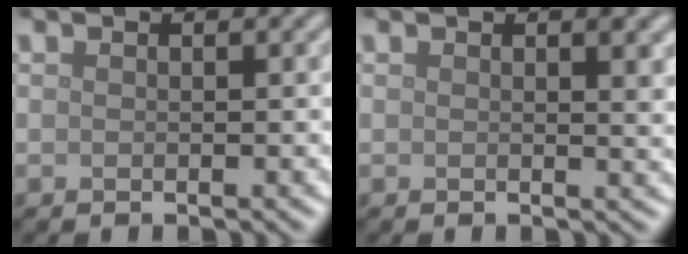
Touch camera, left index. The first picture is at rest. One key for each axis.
{"total": 2.2, "fx": 0.8, "fy": 0.7, "fz": 1.9, "tx": -0.015, "ty": 0.001, "tz": 0.011}